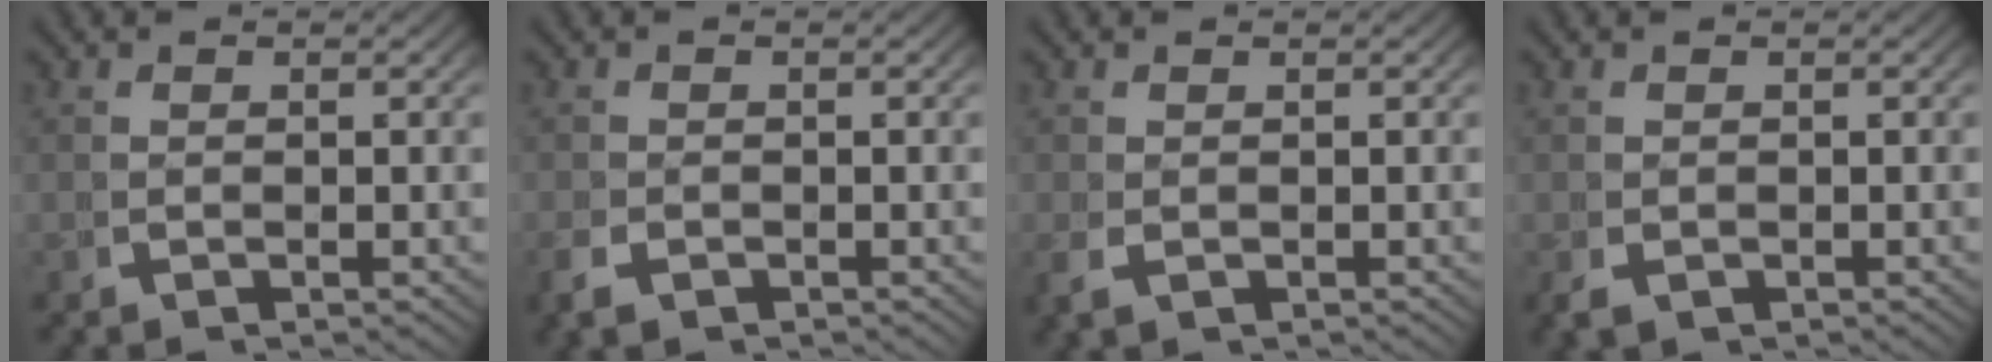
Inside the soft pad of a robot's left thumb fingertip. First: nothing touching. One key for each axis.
{"total": 1.5, "fx": -0.9, "fy": 1.0, "fz": 0.7, "tx": -0.016, "ty": -0.006, "tz": -0.015}
{"total": 0.9, "fx": -0.2, "fy": 0.6, "fz": 0.7, "tx": -0.020, "ty": -0.006, "tz": 0.003}
{"total": 1.2, "fx": -0.5, "fy": 0.9, "fz": 0.6, "tx": -0.011, "ty": -0.007, "tz": -0.005}